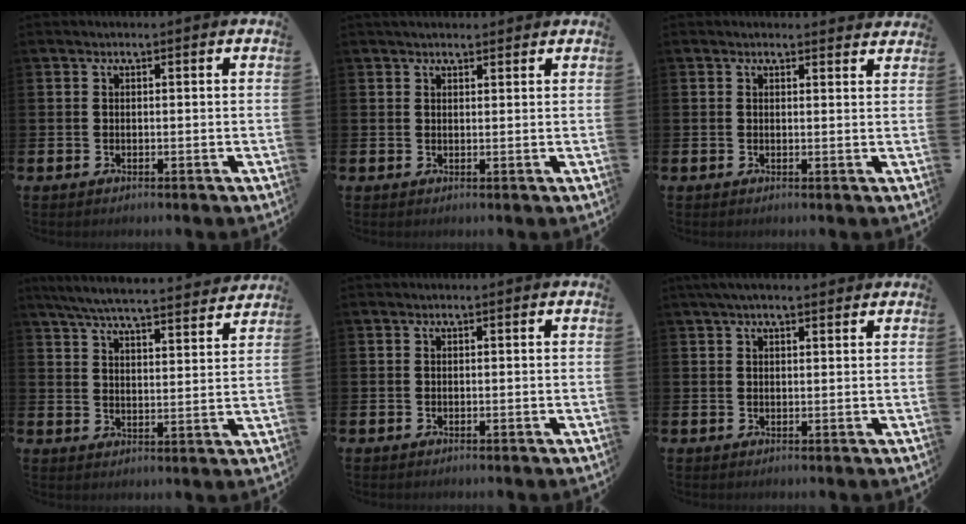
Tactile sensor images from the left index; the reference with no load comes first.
{"total": 1.7, "force": [1.6, 0.5, 0.4], "torque": [-0.001, -0.001, 0.027]}
{"total": 1.3, "force": [1.3, 0.2, 0.0], "torque": [0.008, -0.005, 0.022]}
{"total": 6.7, "force": [6.4, 0.5, 2.0], "torque": [-0.056, -0.044, 0.112]}
{"total": 0.0}
{"total": 2.7, "force": [2.2, 0.7, 1.4], "torque": [-0.030, 0.004, 0.040]}